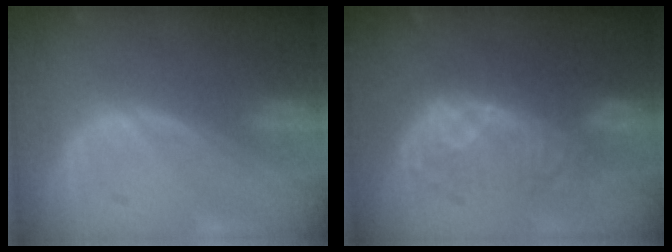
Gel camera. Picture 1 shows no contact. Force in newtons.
{"total": 7.9, "press": 7.9, "slide": 0.5}